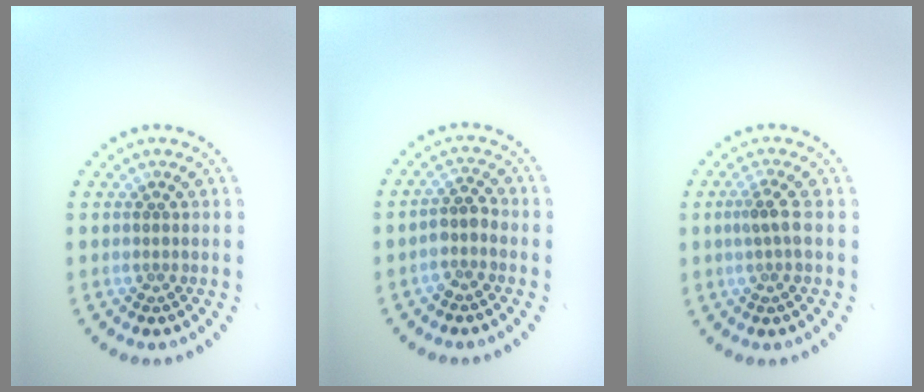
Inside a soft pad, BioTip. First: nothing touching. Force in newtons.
{"total": 1.8, "press": 1.6, "slide": 1.0}
{"total": 1.5, "press": 1.2, "slide": 1.0}